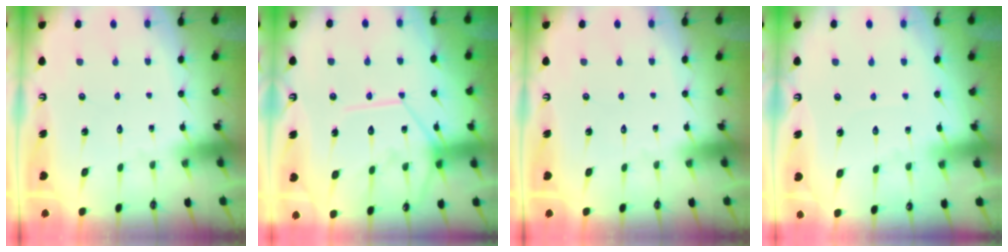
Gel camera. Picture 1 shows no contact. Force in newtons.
{"total": 14.6, "press": 14.6, "slide": 1.3}
{"total": 0.0}
{"total": 3.1, "press": 3.1, "slide": 0.4}